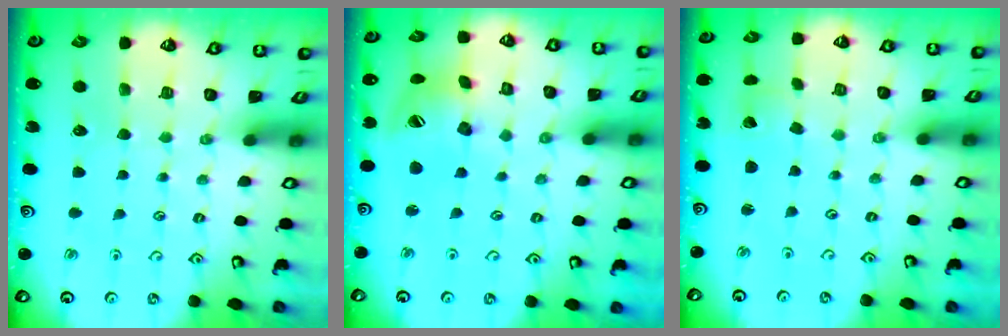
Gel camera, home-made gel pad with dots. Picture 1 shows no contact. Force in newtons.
{"total": 13.6, "press": 13.5, "slide": 1.3}
{"total": 2.1, "press": 2.1, "slide": 0.2}